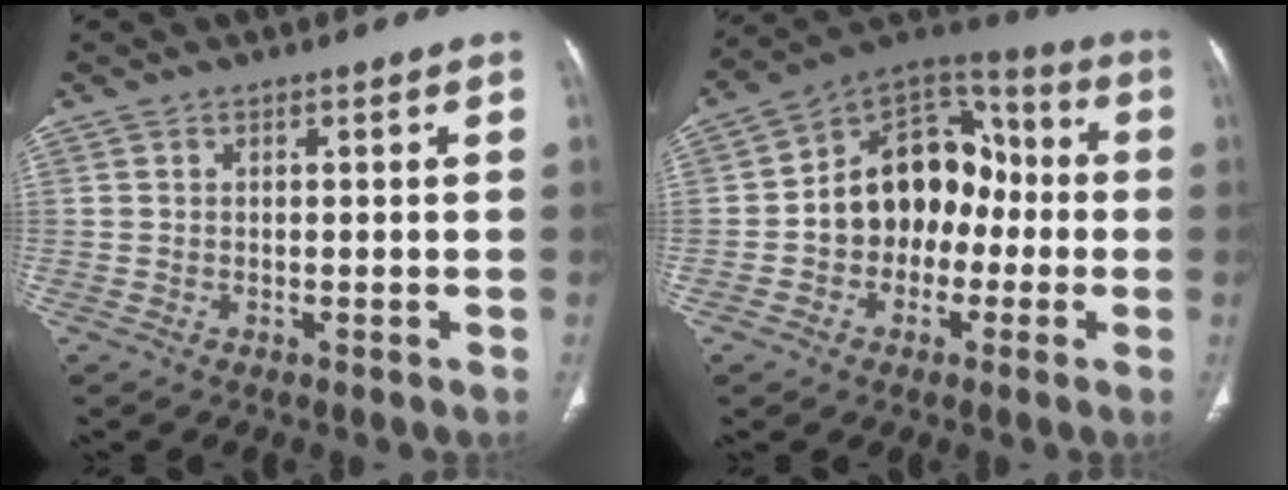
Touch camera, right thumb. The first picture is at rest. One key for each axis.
{"total": 16.1, "fx": -2.2, "fy": 12.3, "fz": 10.1, "tx": -0.107, "ty": 0.051, "tz": -0.046}